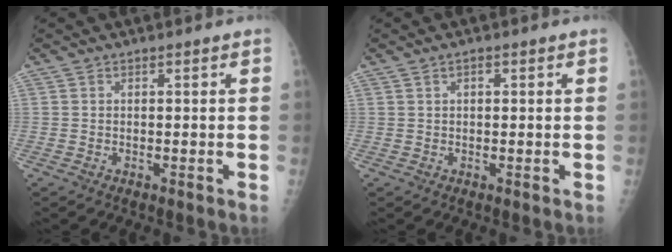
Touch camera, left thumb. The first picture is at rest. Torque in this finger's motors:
{"motor_torque": [-0.27, -0.05, -0.05, 0.08, 0.05]}